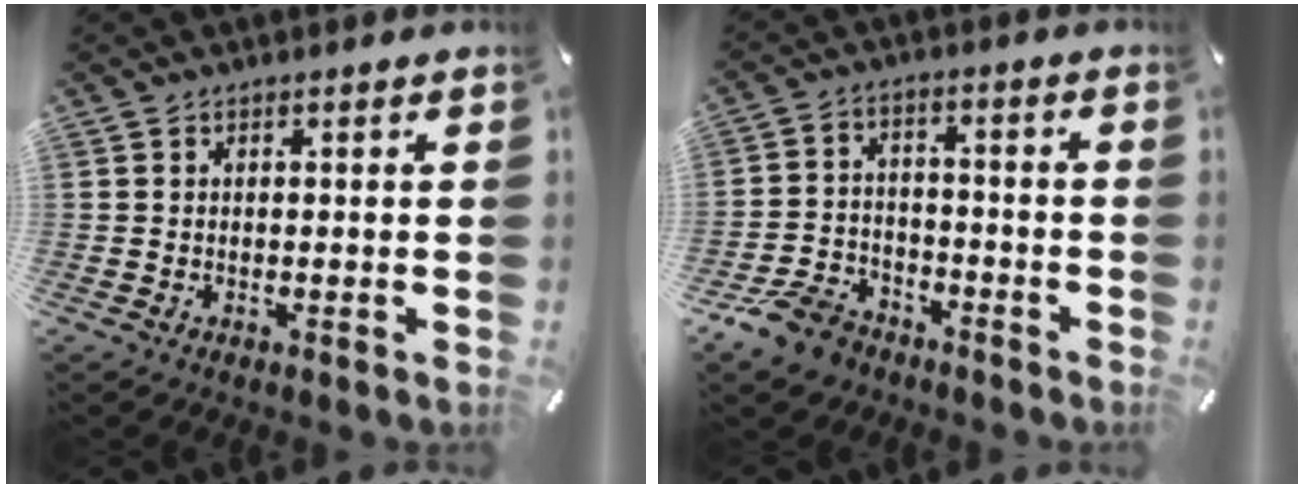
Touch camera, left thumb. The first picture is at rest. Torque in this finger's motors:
{"motor_torque": [-0.50, 0.62, 0.18, 0.21, 0.02]}